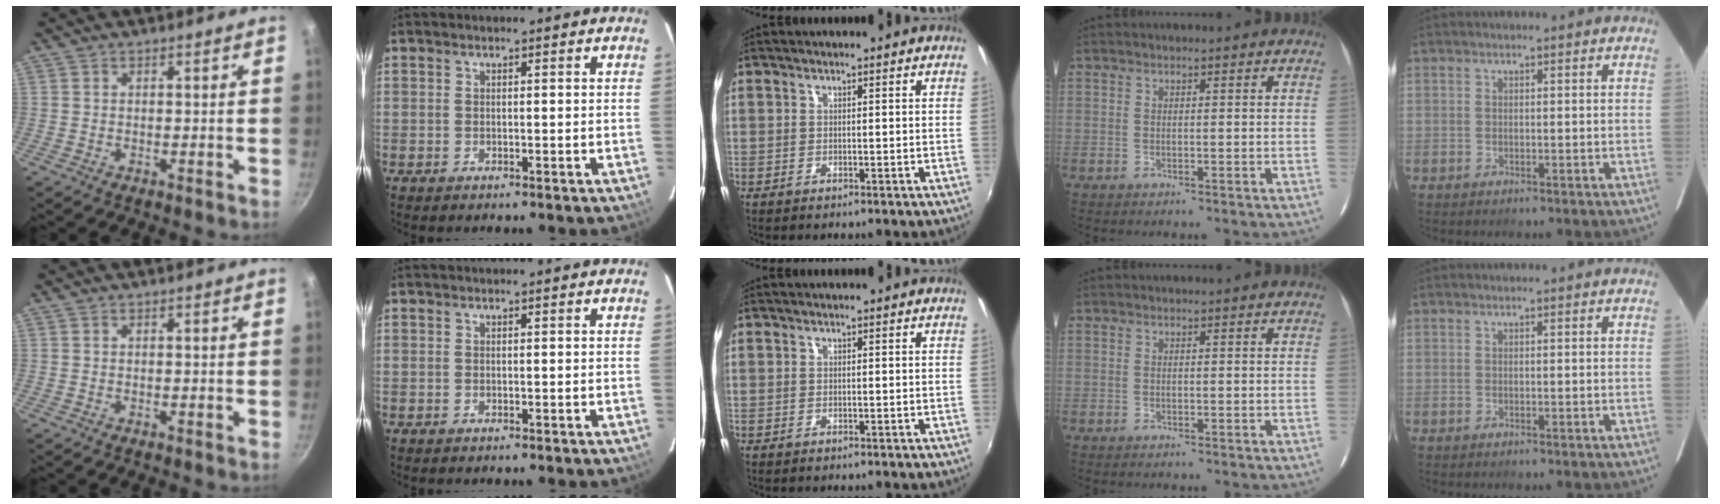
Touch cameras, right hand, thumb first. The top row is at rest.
{}